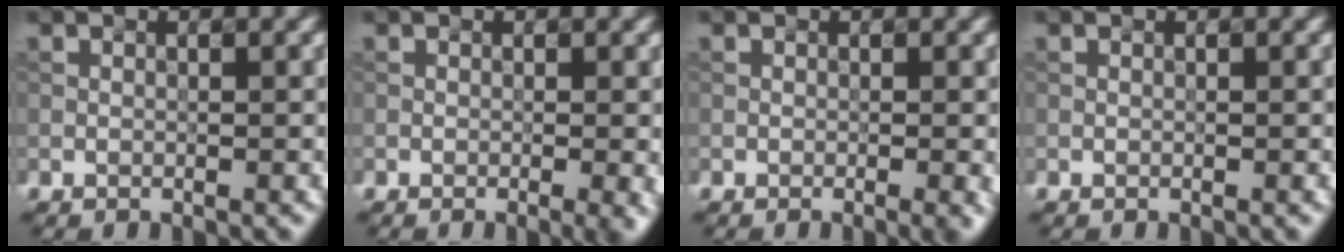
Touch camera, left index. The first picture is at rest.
{"total": 2.8, "force": [-0.7, 0.9, 2.6], "torque": [-0.021, 0.010, -0.001]}
{"total": 2.3, "force": [-0.5, 0.8, 2.1], "torque": [-0.012, 0.013, -0.003]}
{"total": 0.0}